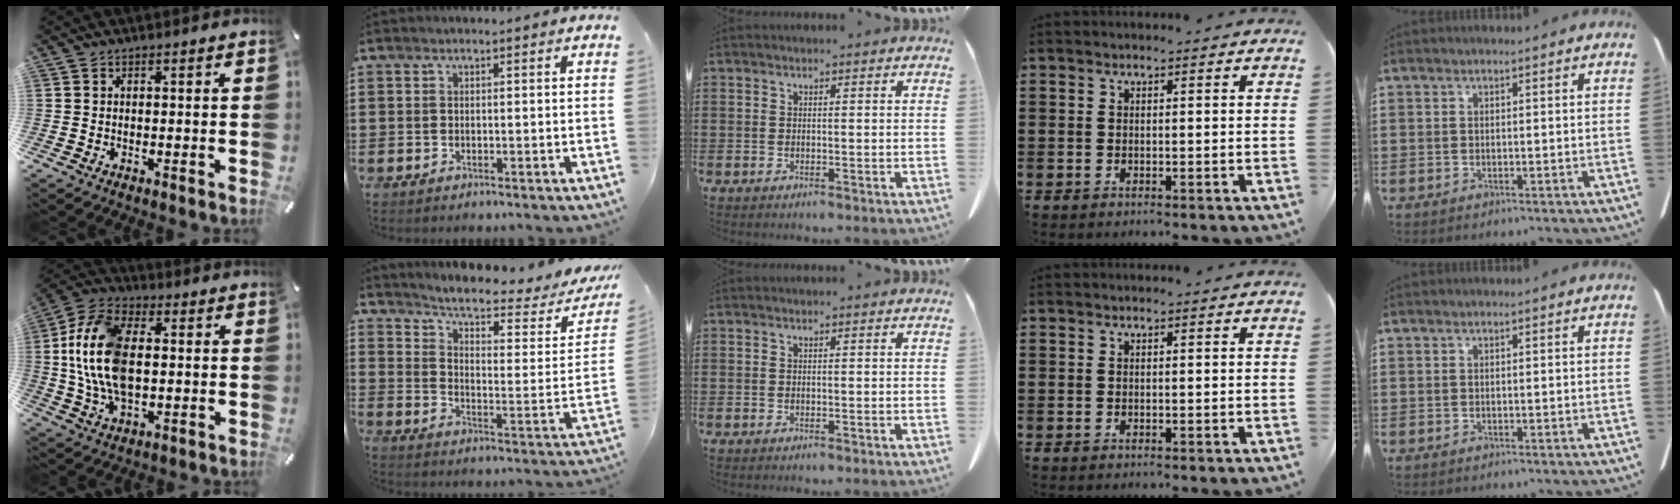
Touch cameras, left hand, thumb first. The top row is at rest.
{"thumb": {"total": 15.2, "force": [0.3, 9.6, 11.8], "torque": [-0.274, 0.001, 0.002]}, "index": {"total": 6.0, "force": [4.9, 0.7, 3.4], "torque": [-0.079, -0.032, 0.075]}}